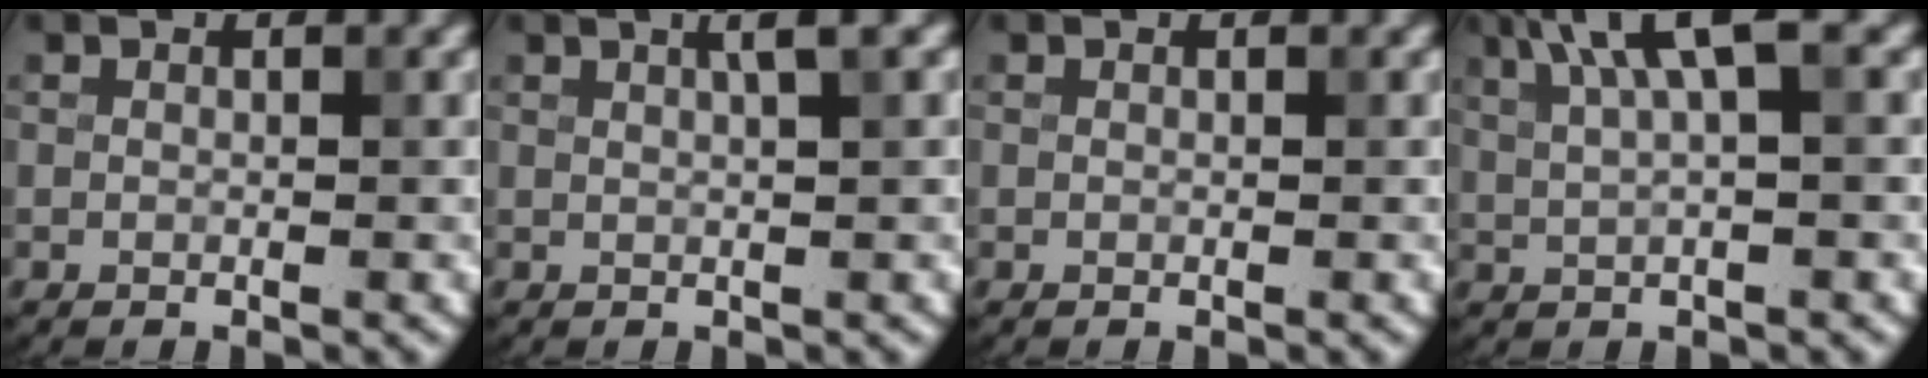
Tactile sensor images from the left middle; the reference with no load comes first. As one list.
[{"total": 2.2, "force": [1.0, 0.5, 1.9], "torque": [-0.023, 0.007, 0.011]}, {"total": 0.0}, {"total": 5.6, "force": [2.8, 1.3, 4.8], "torque": [-0.080, 0.013, 0.050]}]